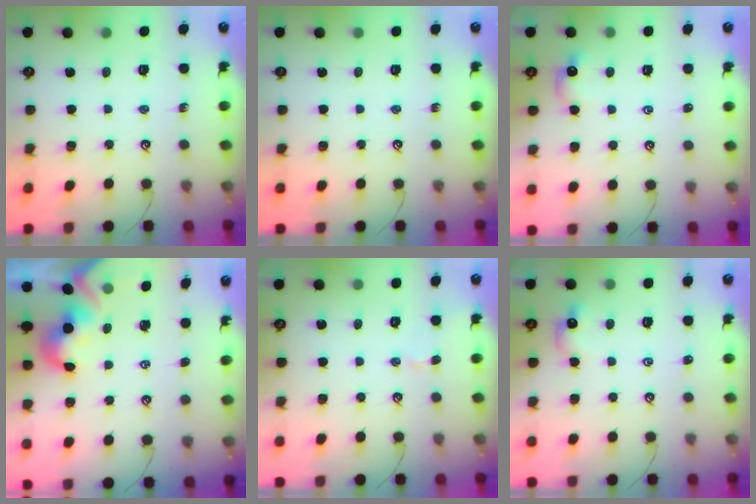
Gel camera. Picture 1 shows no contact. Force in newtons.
{"total": 0.0}
{"total": 2.3, "press": 2.2, "slide": 0.5}
{"total": 4.2, "press": 4.1, "slide": 0.7}
{"total": 1.6, "press": 1.5, "slide": 0.6}
{"total": 2.3, "press": 2.2, "slide": 0.5}